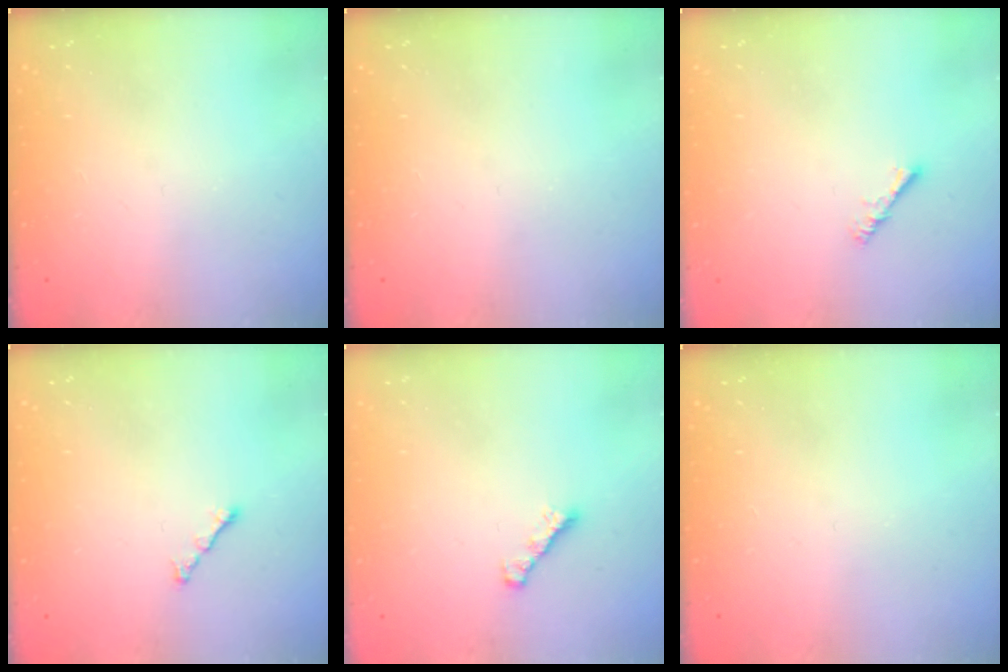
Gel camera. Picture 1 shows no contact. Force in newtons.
{"total": 0.0}
{"total": 2.4, "press": 2.4, "slide": 0.3}
{"total": 1.7, "press": 1.6, "slide": 0.6}
{"total": 1.6, "press": 1.4, "slide": 0.6}
{"total": 0.0}